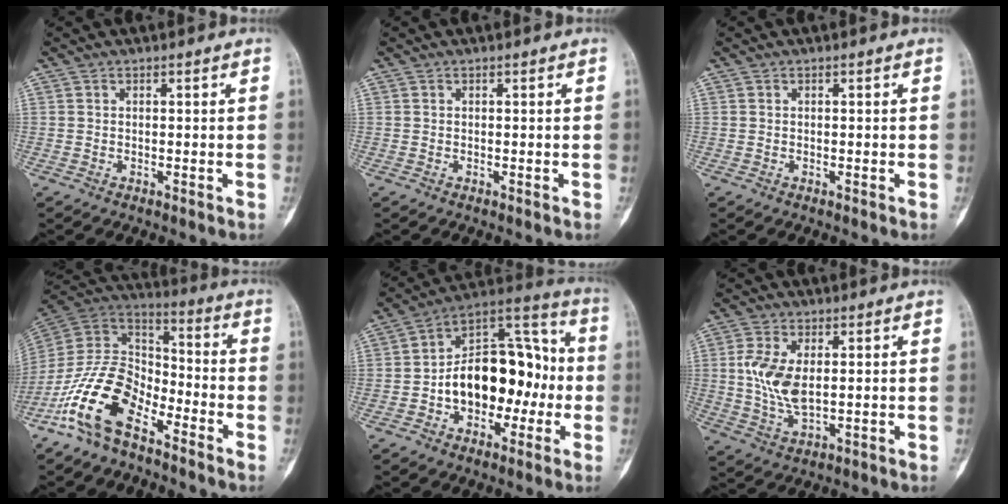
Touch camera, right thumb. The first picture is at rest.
{"total": 0.0}
{"total": 0.0}
{"total": 16.1, "force": [-9.3, 8.3, 10.1], "torque": [-0.180, 0.076, -0.188]}
{"total": 19.4, "force": [-2.5, 12.2, 14.9], "torque": [-0.185, 0.056, -0.042]}
{"total": 8.6, "force": [1.0, 4.5, 7.3], "torque": [-0.152, -0.009, 0.026]}